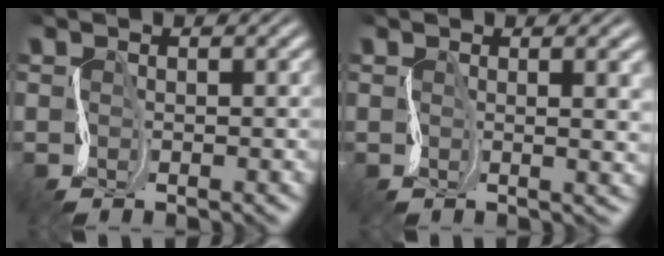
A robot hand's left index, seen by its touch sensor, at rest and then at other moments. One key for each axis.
{"total": 4.1, "fx": 0.9, "fy": 1.9, "fz": 3.6, "tx": -0.014, "ty": 0.007, "tz": 0.014}